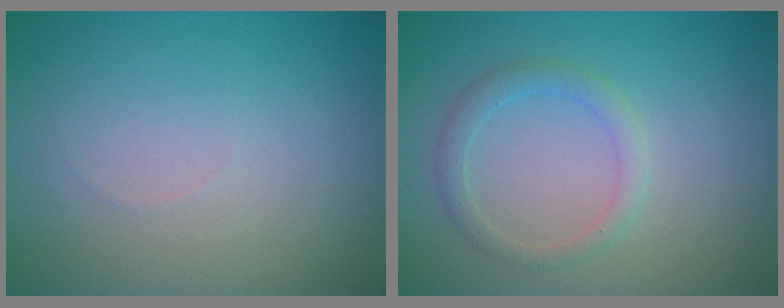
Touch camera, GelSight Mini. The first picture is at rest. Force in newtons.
{"total": 1.9, "press": 1.9, "slide": 0.1}